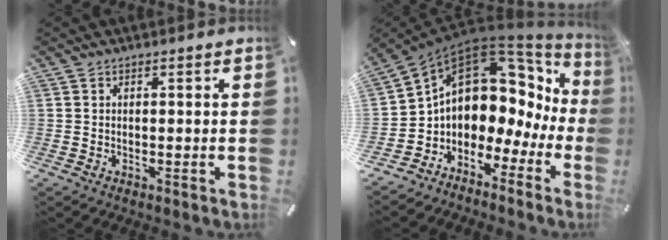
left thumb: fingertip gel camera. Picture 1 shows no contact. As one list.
[{"total": 10.7, "force": [3.6, 8.7, 5.2], "torque": [-0.082, -0.050, 0.062]}]